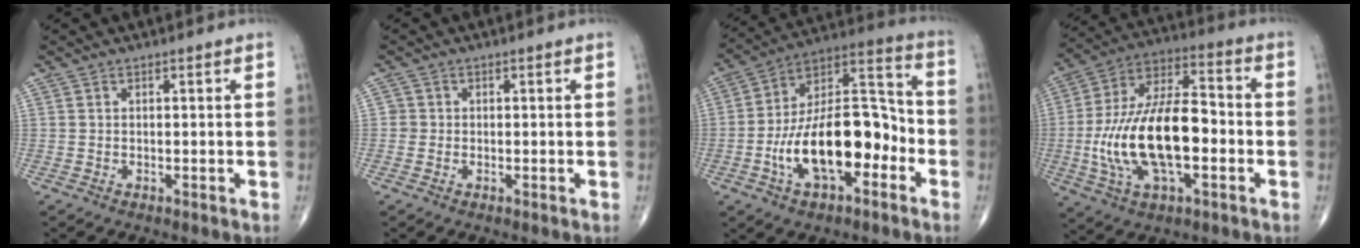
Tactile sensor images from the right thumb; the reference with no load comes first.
{"total": 1.1, "force": [-0.2, 1.1, 0.0], "torque": [0.007, 0.005, -0.006]}
{"total": 20.9, "force": [-6.0, 10.4, 17.2], "torque": [-0.266, 0.054, -0.104]}
{"total": 21.6, "force": [-3.6, 10.1, 18.8], "torque": [-0.357, 0.032, -0.060]}